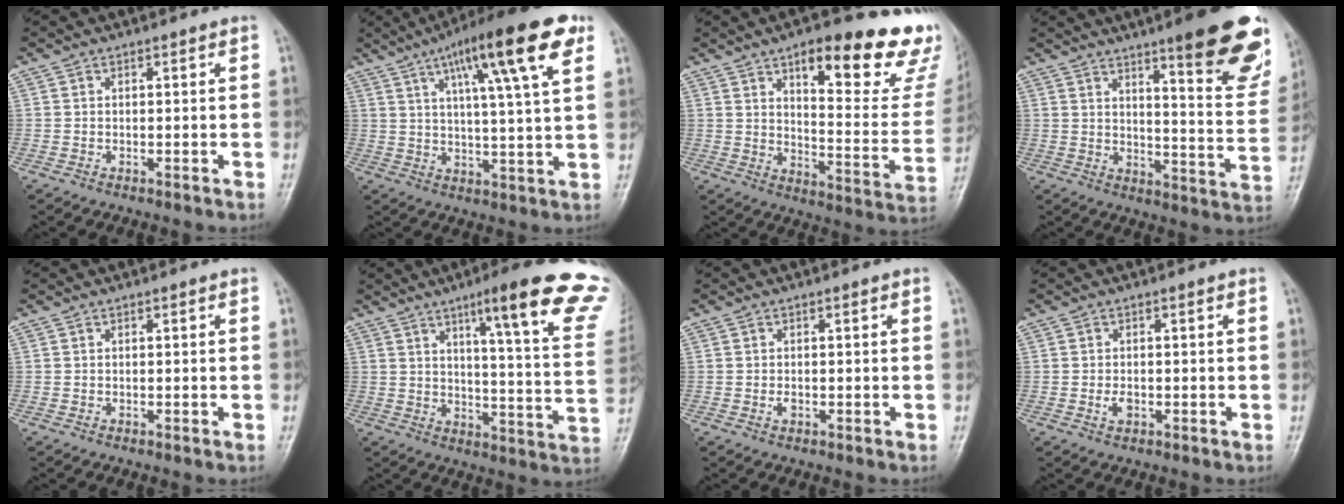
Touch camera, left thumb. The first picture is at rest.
{"total": 17.9, "force": [8.6, 3.2, 15.4], "torque": [-0.225, -0.008, 0.127]}
{"total": 24.9, "force": [14.8, 7.4, 18.6], "torque": [-0.202, -0.070, 0.201]}
{"total": 20.9, "force": [12.8, 4.0, 16.1], "torque": [-0.174, -0.071, 0.170]}
{"total": 0.0}
{"total": 23.0, "force": [14.2, 2.9, 17.8], "torque": [-0.215, -0.062, 0.178]}
{"total": 1.0, "force": [-0.1, 0.6, 0.8], "torque": [-0.013, 0.001, -0.001]}
{"total": 1.6, "force": [-0.4, 1.0, 1.3], "torque": [-0.021, 0.000, -0.005]}